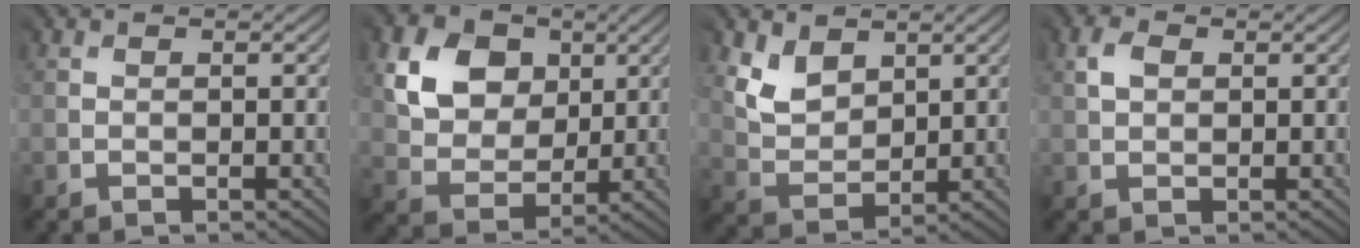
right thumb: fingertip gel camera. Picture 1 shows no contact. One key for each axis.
{"total": 10.7, "fx": 4.9, "fy": 8.3, "fz": 4.8, "tx": -0.140, "ty": 0.019, "tz": 0.100}
{"total": 4.7, "fx": 3.4, "fy": 3.1, "fz": 1.3, "tx": -0.058, "ty": -0.009, "tz": 0.062}
{"total": 1.7, "fx": 1.0, "fy": 1.3, "fz": 0.5, "tx": -0.018, "ty": 0.003, "tz": 0.015}